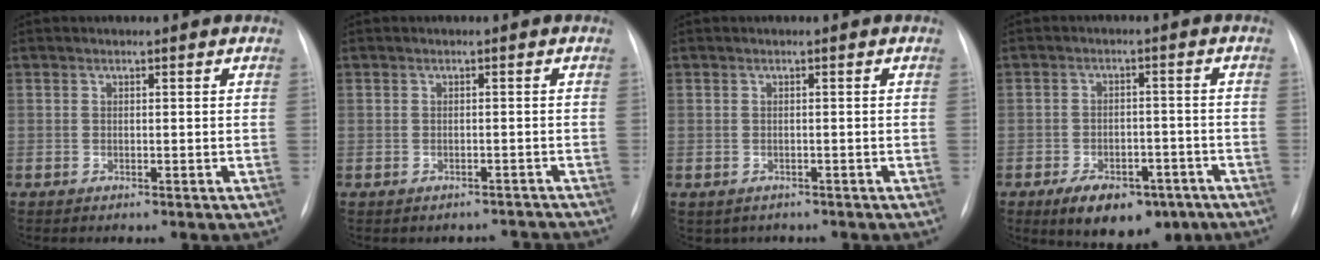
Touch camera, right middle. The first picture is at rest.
{"total": 2.3, "force": [-2.2, 0.7, -0.4], "torque": [0.013, 0.007, -0.024]}
{"total": 2.6, "force": [-1.9, 1.7, 0.3], "torque": [-0.005, 0.006, -0.023]}
{"total": 10.8, "force": [-6.9, 5.6, 6.1], "torque": [-0.084, 0.004, -0.097]}